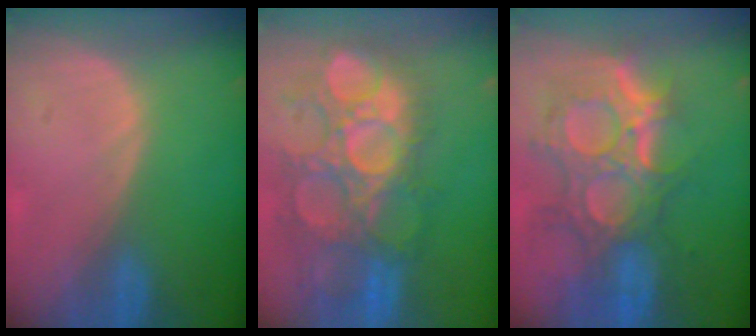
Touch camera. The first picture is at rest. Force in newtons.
{"total": 12.9, "press": 12.0, "slide": 4.8}
{"total": 12.1, "press": 10.8, "slide": 5.4}